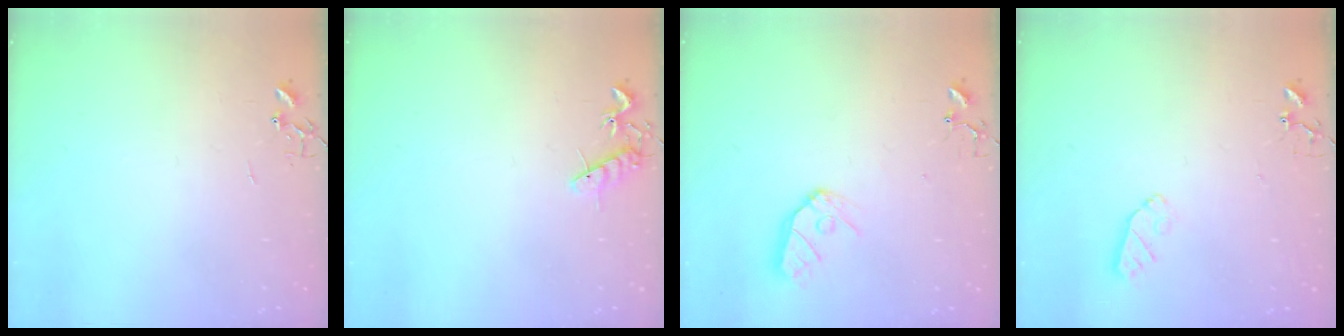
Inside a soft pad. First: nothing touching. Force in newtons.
{"total": 7.5, "press": 7.4, "slide": 0.6}
{"total": 9.7, "press": 9.7, "slide": 0.9}
{"total": 4.9, "press": 4.8, "slide": 0.6}